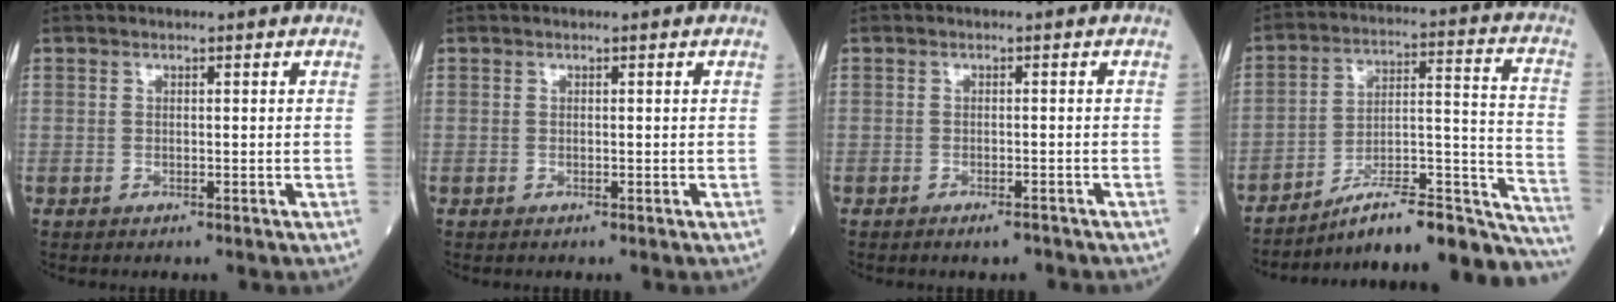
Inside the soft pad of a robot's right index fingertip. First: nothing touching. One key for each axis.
{"total": 0.0}
{"total": 1.6, "fx": -1.4, "fy": 0.3, "fz": 0.8, "tx": -0.014, "ty": 0.000, "tz": -0.018}
{"total": 23.6, "fx": -20.9, "fy": 3.3, "fz": 10.5, "tx": -0.075, "ty": 0.039, "tz": -0.305}